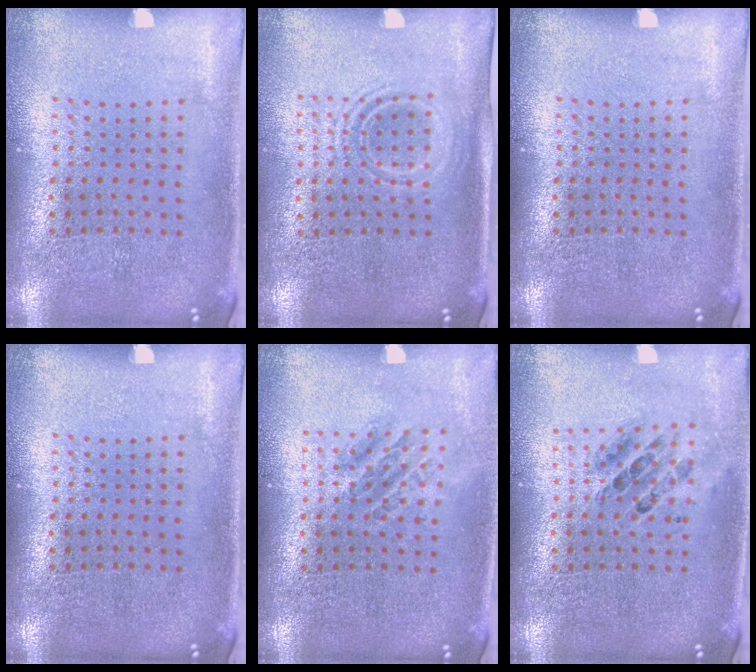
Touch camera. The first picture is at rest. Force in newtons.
{"total": 1.4, "press": 1.2, "slide": 0.7}
{"total": 0.0}
{"total": 0.0}
{"total": 1.1, "press": 1.1, "slide": 0.3}
{"total": 0.8, "press": 0.7, "slide": 0.1}